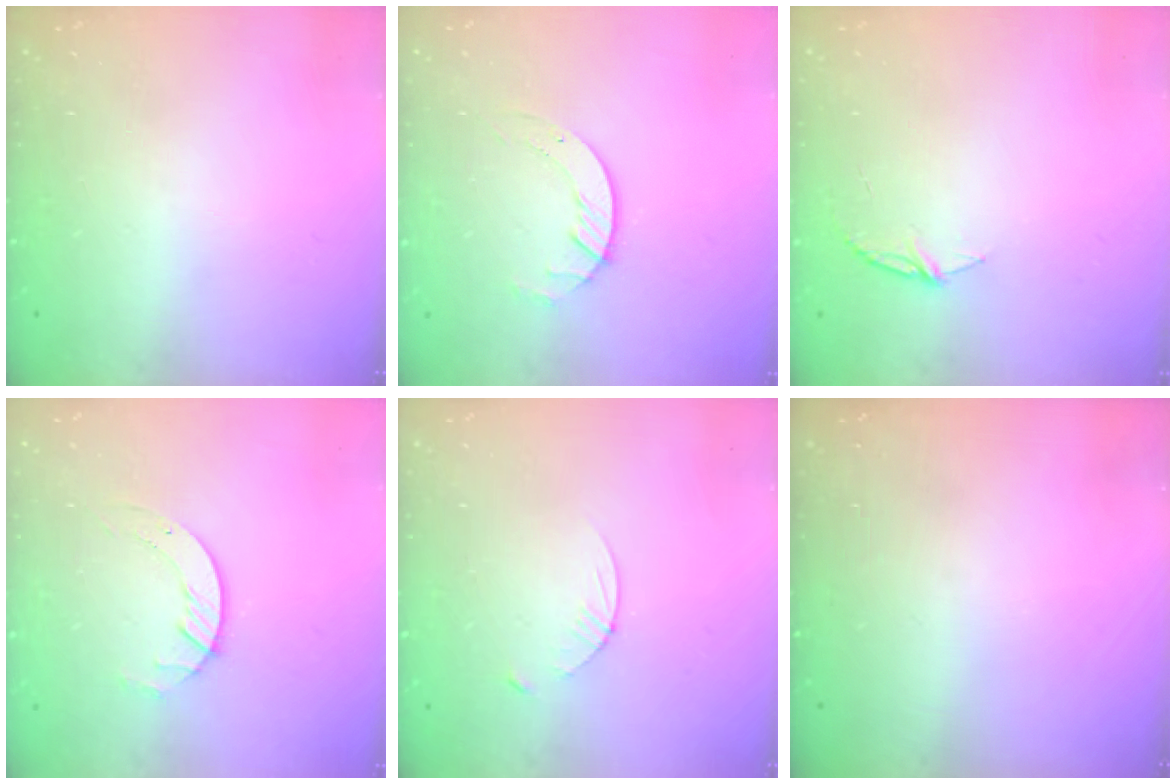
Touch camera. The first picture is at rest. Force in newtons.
{"total": 3.6, "press": 3.6, "slide": 0.4}
{"total": 4.8, "press": 4.8, "slide": 0.5}
{"total": 3.6, "press": 3.6, "slide": 0.4}
{"total": 3.8, "press": 3.8, "slide": 0.5}
{"total": 0.0}